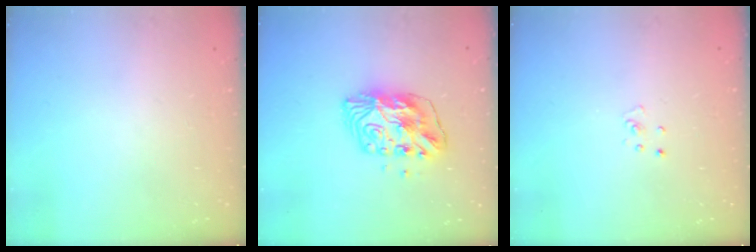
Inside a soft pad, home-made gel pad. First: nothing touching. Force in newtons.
{"total": 9.9, "press": 9.9, "slide": 0.9}
{"total": 2.3, "press": 2.3, "slide": 0.2}